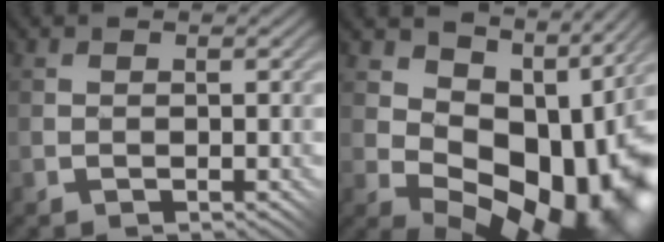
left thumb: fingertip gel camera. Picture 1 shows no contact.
{"total": 13.4, "force": [3.1, 8.5, 9.9], "torque": [-0.128, -0.009, 0.076]}